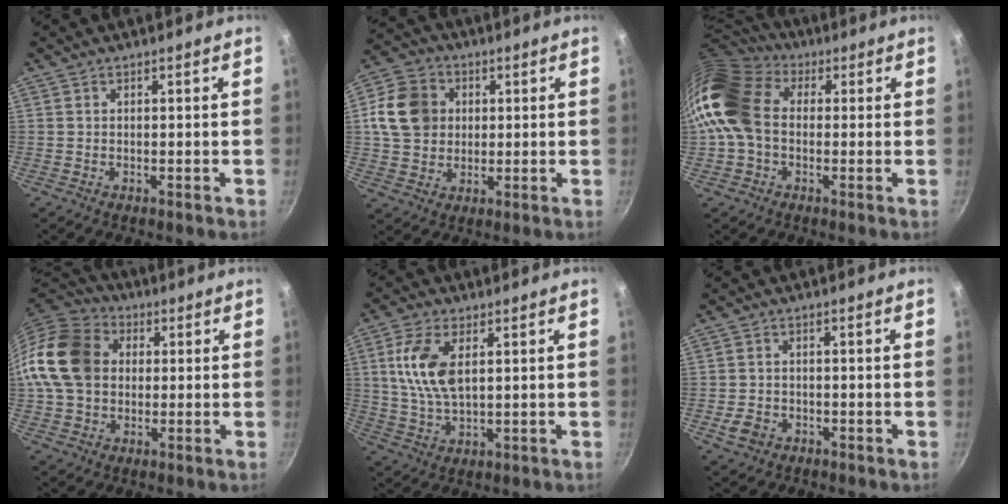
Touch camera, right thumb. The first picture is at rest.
{"total": 12.0, "force": [2.2, 10.1, 6.1], "torque": [-0.085, 0.010, 0.033]}
{"total": 14.7, "force": [0.5, 11.1, 9.6], "torque": [-0.173, 0.029, -0.008]}
{"total": 15.9, "force": [1.8, 12.7, 9.5], "torque": [-0.163, 0.026, 0.019]}
{"total": 10.1, "force": [2.5, 5.1, 8.3], "torque": [-0.162, -0.005, 0.051]}
{"total": 3.9, "force": [-1.6, 3.1, 1.8], "torque": [-0.032, 0.013, -0.027]}